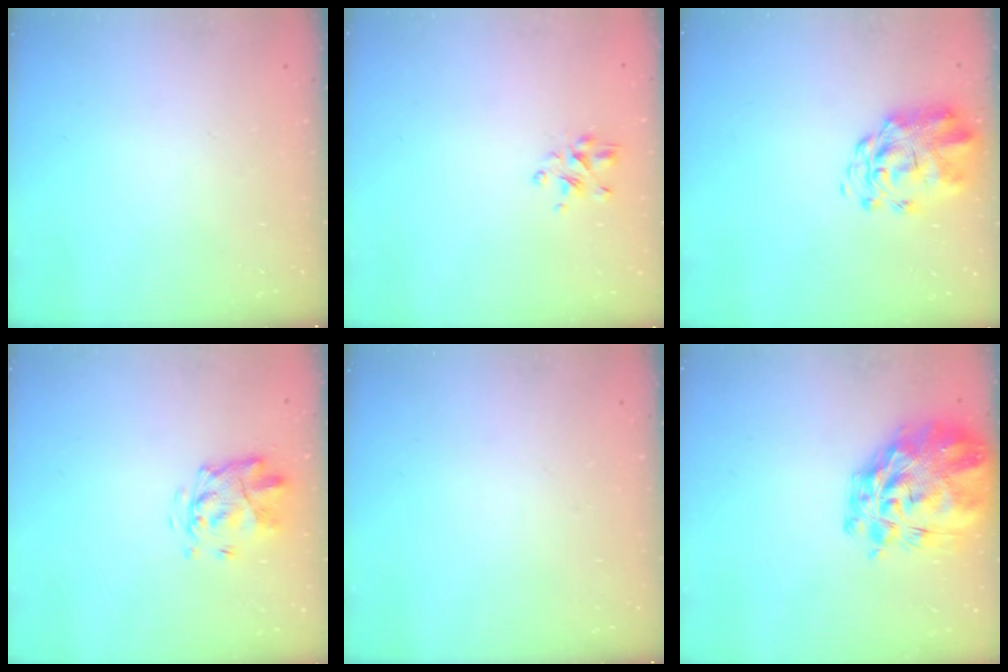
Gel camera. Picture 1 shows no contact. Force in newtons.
{"total": 3.2, "press": 2.9, "slide": 1.2}
{"total": 3.6, "press": 3.4, "slide": 1.2}
{"total": 3.8, "press": 3.3, "slide": 1.7}
{"total": 0.0}
{"total": 12.6, "press": 11.8, "slide": 4.4}